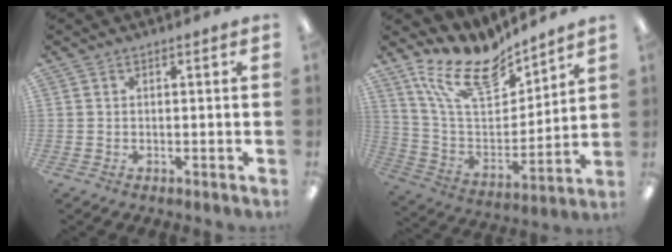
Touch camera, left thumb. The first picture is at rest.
{"total": 18.0, "force": [13.2, 7.5, 9.7], "torque": [-0.194, -0.073, 0.238]}